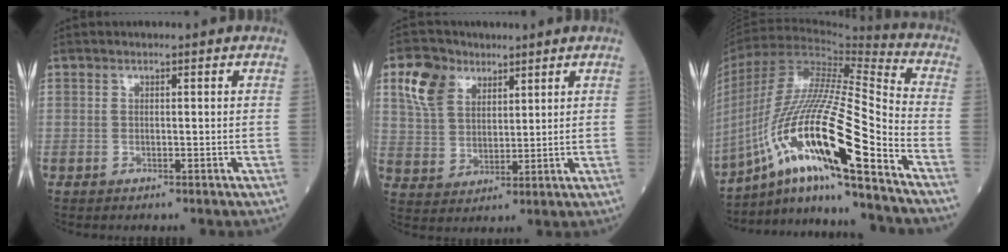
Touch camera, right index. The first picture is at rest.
{"total": 8.4, "force": [4.7, 5.4, 4.3], "torque": [-0.101, 0.024, 0.097]}
{"total": 22.8, "force": [-12.3, 0.7, 19.2], "torque": [-0.391, -0.024, -0.227]}